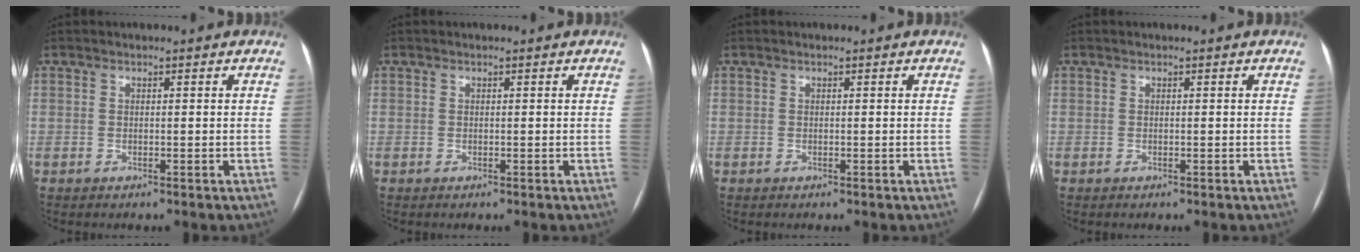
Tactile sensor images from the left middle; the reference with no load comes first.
{"total": 0.0}
{"total": 0.0}
{"total": 0.0}